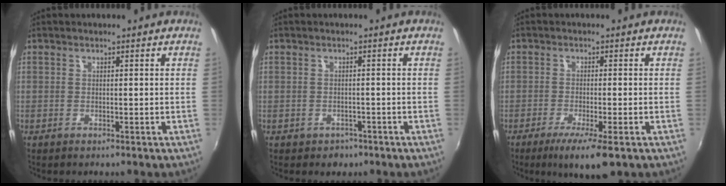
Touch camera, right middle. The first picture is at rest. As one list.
[{"total": 2.6, "force": [-1.3, 2.1, 0.7], "torque": [-0.019, -0.004, -0.015]}, {"total": 6.5, "force": [-3.9, 0.9, 5.2], "torque": [-0.103, -0.020, -0.062]}]